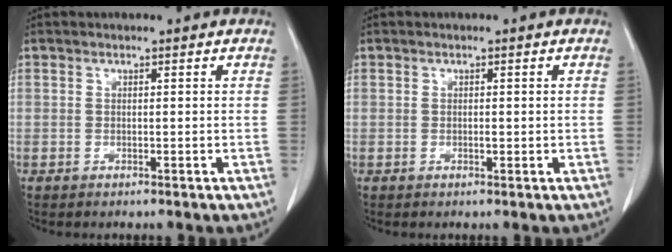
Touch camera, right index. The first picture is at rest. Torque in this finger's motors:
{"motor_torque": [-0.45, 0.61, -0.16, -0.01]}